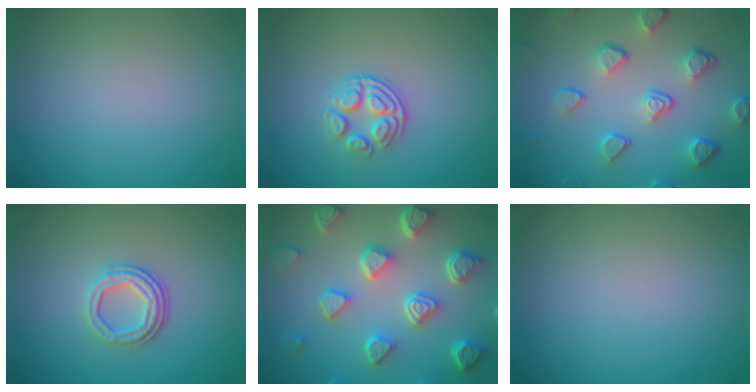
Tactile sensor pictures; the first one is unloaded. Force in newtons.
{"total": 3.1, "press": 2.5, "slide": 1.8}
{"total": 5.0, "press": 3.8, "slide": 3.2}
{"total": 3.1, "press": 2.5, "slide": 1.9}
{"total": 7.3, "press": 5.8, "slide": 4.5}
{"total": 0.0}